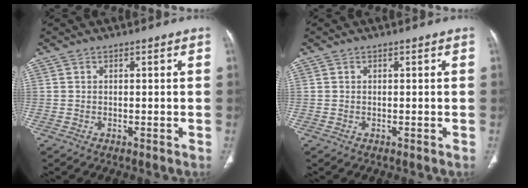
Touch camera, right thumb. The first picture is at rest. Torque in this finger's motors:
{"motor_torque": [0.03, 0.04, -0.01, -0.01, 0.01]}